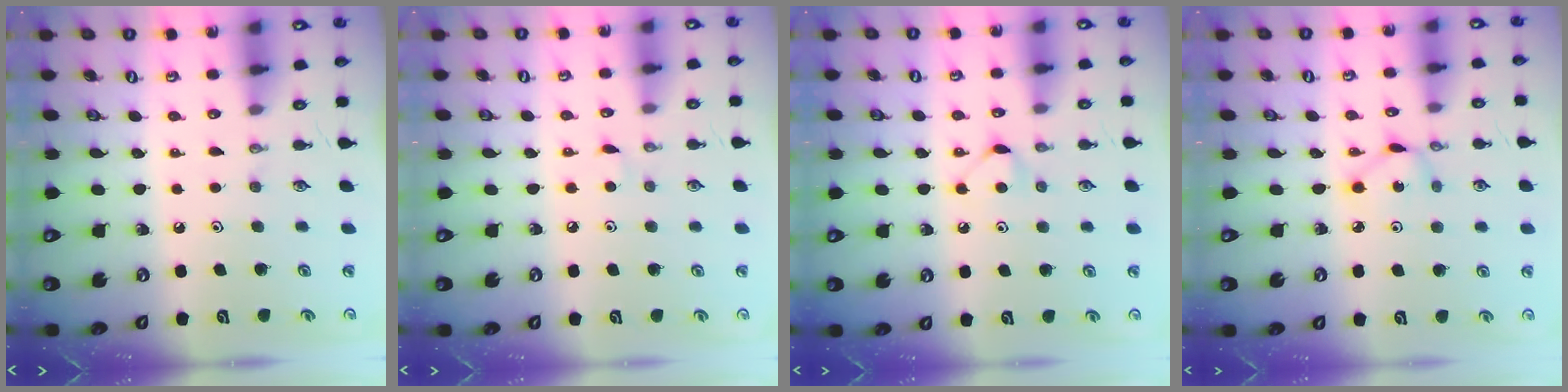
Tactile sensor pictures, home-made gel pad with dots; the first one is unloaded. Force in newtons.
{"total": 2.7, "press": 2.7, "slide": 0.4}
{"total": 4.7, "press": 4.7, "slide": 0.7}
{"total": 2.3, "press": 2.3, "slide": 0.1}